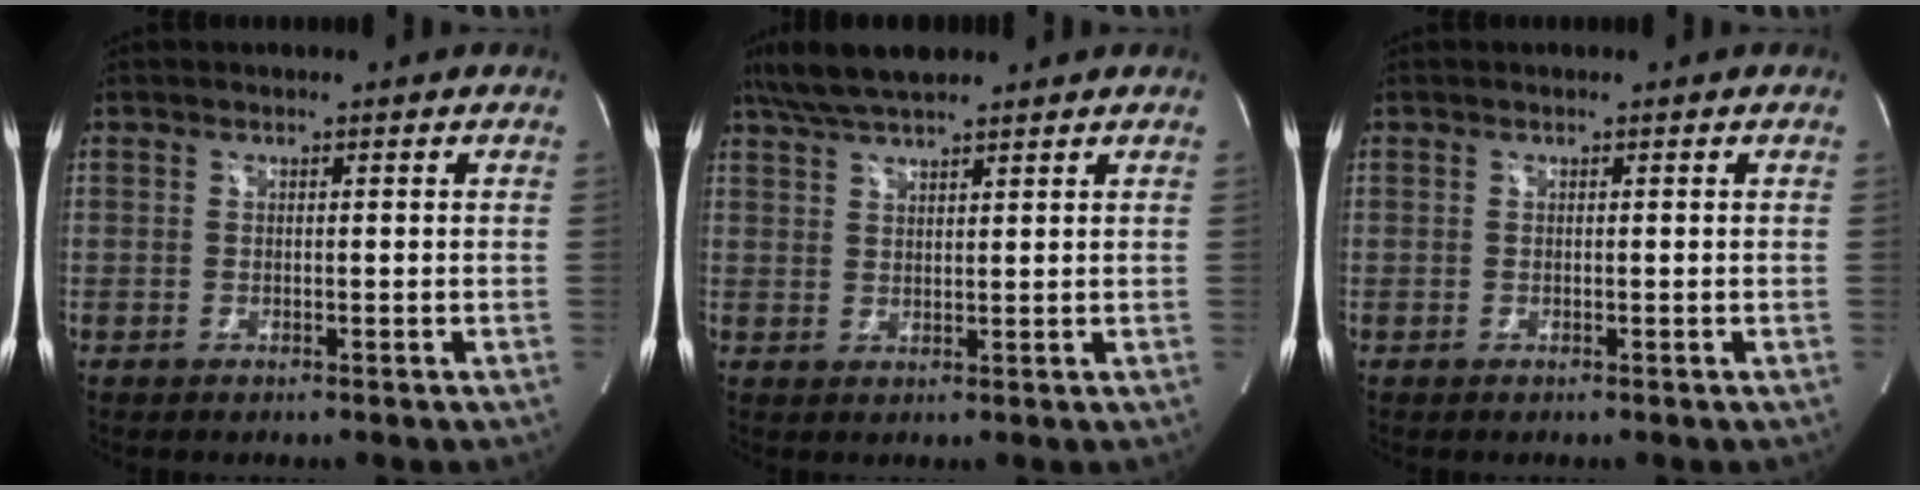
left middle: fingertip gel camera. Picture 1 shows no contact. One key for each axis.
{"total": 7.8, "fx": 6.5, "fy": 1.4, "fz": 4.2, "tx": -0.081, "ty": 0.027, "tz": 0.117}
{"total": 0.0}